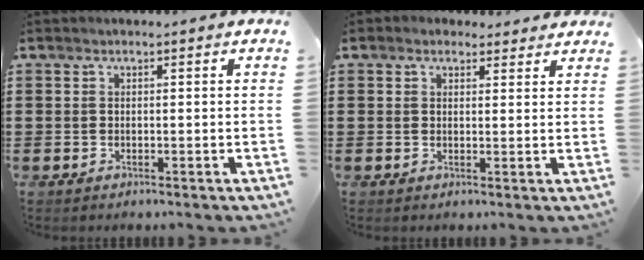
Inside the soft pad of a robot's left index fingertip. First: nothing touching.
{"total": 2.0, "force": [1.6, 1.0, 0.3], "torque": [-0.003, 0.004, 0.029]}